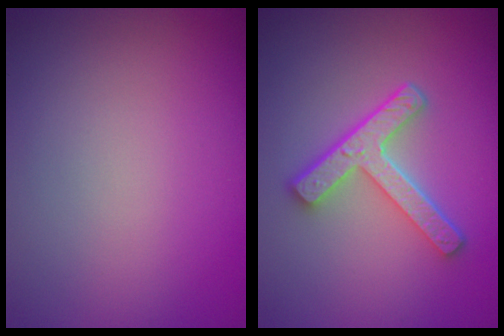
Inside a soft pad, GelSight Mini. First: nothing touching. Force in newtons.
{"total": 4.7, "press": 3.6, "slide": 3.0}